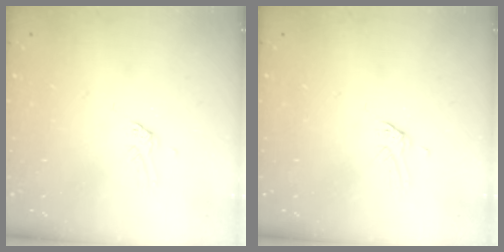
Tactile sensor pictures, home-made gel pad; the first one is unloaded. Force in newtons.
{"total": 0.0}